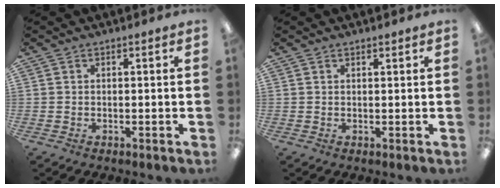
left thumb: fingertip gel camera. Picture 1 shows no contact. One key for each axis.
{"total": 0.9, "fx": 0.8, "fy": 0.2, "fz": 0.4, "tx": -0.009, "ty": 0.000, "tz": 0.014}